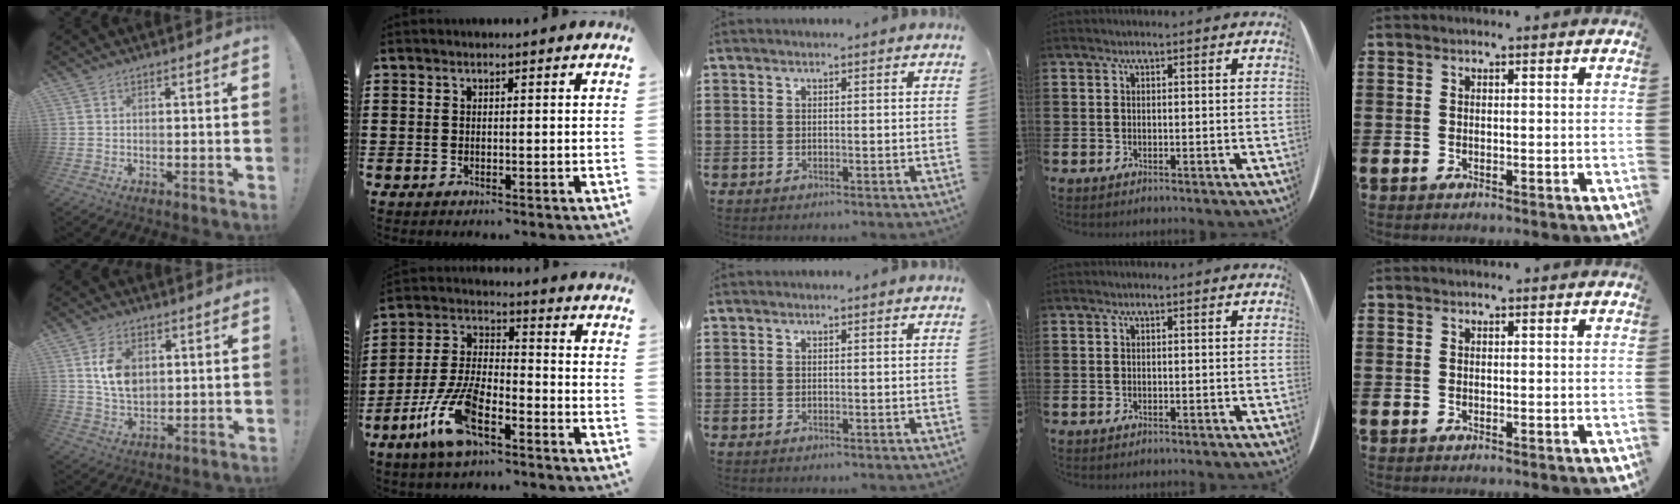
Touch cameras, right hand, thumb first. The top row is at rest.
{"thumb": {"total": 9.4, "force": [2.7, 6.7, 6.1], "torque": [-0.097, -0.002, 0.050]}, "index": {"total": 10.2, "force": [-5.9, 3.2, 7.6], "torque": [-0.191, -0.011, -0.118]}}